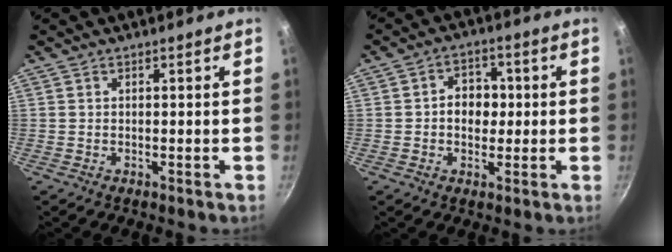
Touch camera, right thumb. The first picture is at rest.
{"total": 6.3, "force": [0.1, 5.0, 3.9], "torque": [-0.023, 0.009, -0.005]}